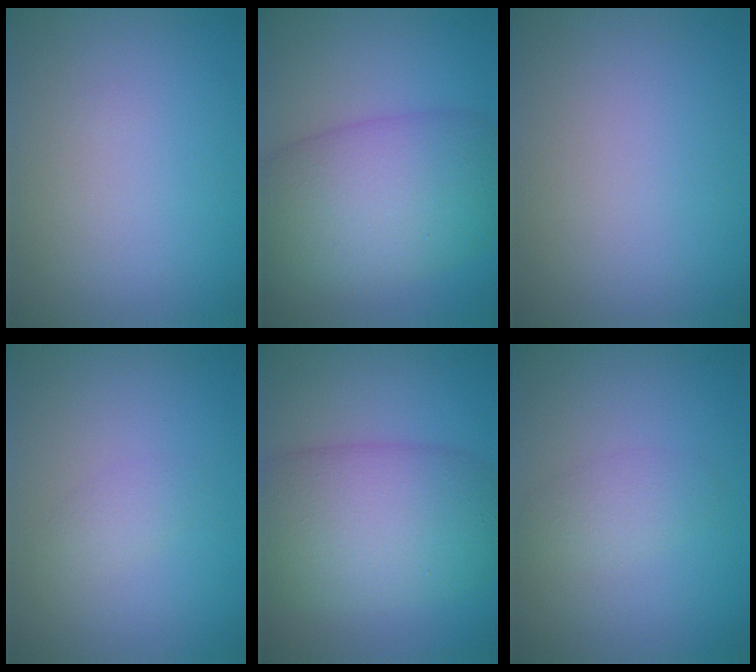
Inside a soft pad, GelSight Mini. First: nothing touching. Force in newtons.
{"total": 10.1, "press": 10.1, "slide": 0.3}
{"total": 0.0}
{"total": 1.2, "press": 1.2, "slide": 0.1}
{"total": 10.0, "press": 10.0, "slide": 0.5}
{"total": 1.8, "press": 1.8, "slide": 0.1}